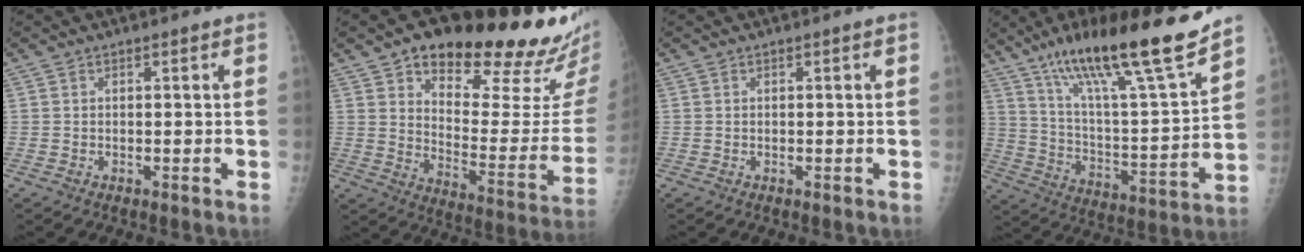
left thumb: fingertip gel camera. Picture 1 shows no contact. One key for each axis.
{"total": 25.4, "fx": 18.6, "fy": 7.8, "fz": 15.5, "tx": -0.167, "ty": -0.100, "tz": 0.261}
{"total": 0.0}
{"total": 24.2, "fx": 17.2, "fy": 3.2, "fz": 16.8, "tx": -0.257, "ty": -0.069, "tz": 0.292}